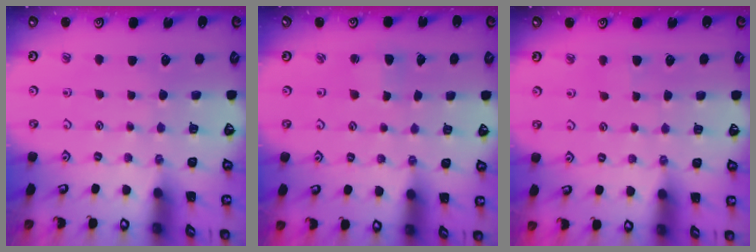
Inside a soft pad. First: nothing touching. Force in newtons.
{"total": 2.9, "press": 2.9, "slide": 0.3}
{"total": 3.0, "press": 3.0, "slide": 0.3}